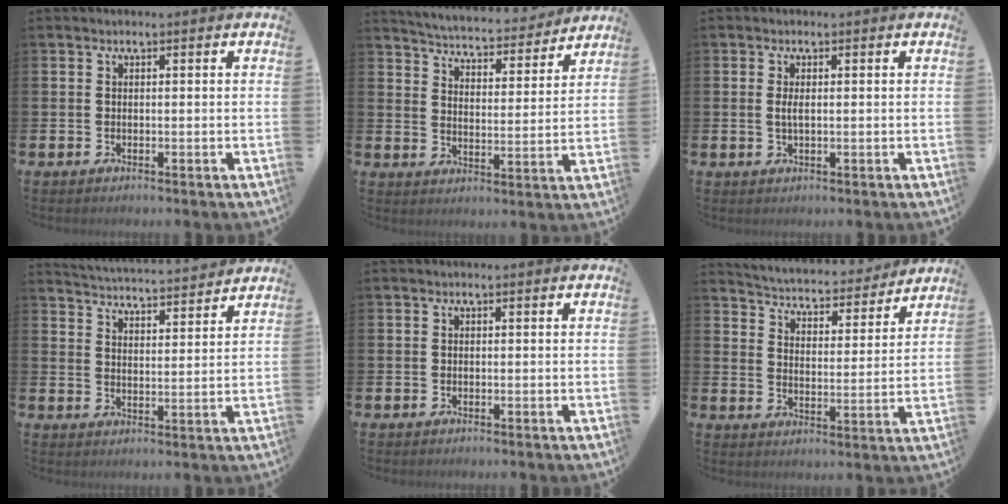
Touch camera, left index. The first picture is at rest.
{"total": 5.1, "force": [5.1, 0.5, 0.5], "torque": [-0.038, -0.044, 0.084]}
{"total": 1.6, "force": [0.2, 0.6, 1.5], "torque": [-0.026, 0.003, 0.000]}
{"total": 4.6, "force": [4.6, 0.1, 0.1], "torque": [-0.016, -0.042, 0.079]}
{"total": 0.0}
{"total": 4.8, "force": [4.6, 1.0, 0.4], "torque": [-0.035, -0.043, 0.075]}